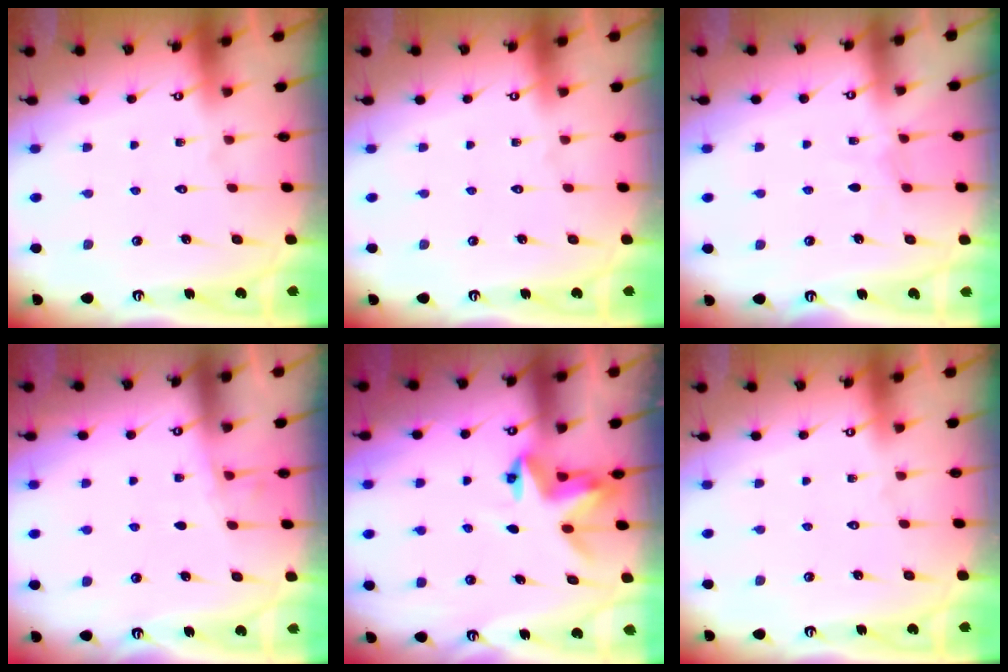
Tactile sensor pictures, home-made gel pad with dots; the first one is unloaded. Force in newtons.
{"total": 0.0}
{"total": 3.5, "press": 3.4, "slide": 0.5}
{"total": 2.6, "press": 2.5, "slide": 0.4}
{"total": 3.8, "press": 3.8, "slide": 0.5}
{"total": 0.0}